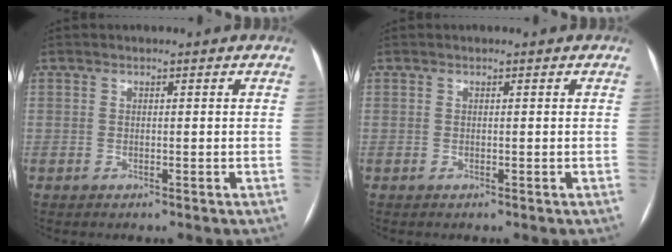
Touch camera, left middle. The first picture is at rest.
{"total": 0.0}